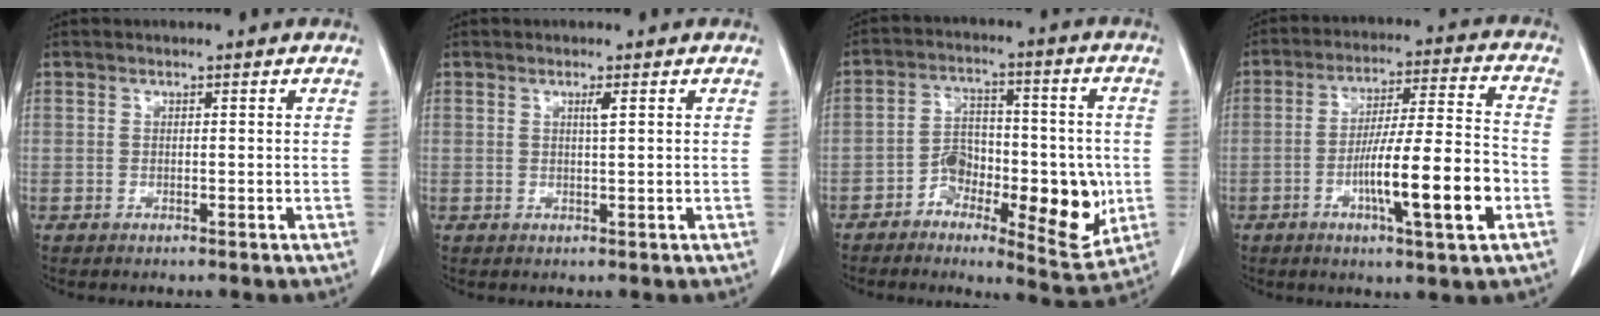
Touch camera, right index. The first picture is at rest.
{"total": 1.1, "force": [0.5, -0.2, 1.0], "torque": [-0.021, -0.002, 0.008]}
{"total": 12.2, "force": [-3.6, 5.8, 10.1], "torque": [-0.144, 0.019, -0.052]}
{"total": 13.7, "force": [-4.4, 0.7, 13.0], "torque": [-0.215, 0.002, -0.070]}